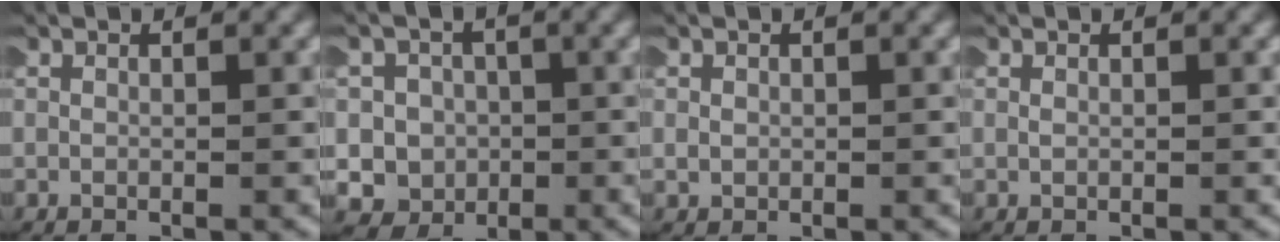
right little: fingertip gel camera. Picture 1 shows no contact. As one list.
[{"total": 11.2, "force": [-3.7, 10.4, 2.1], "torque": [-0.079, -0.040, -0.071]}, {"total": 0.8, "force": [0.1, 0.7, 0.3], "torque": [-0.015, 0.004, 0.002]}, {"total": 0.0}]